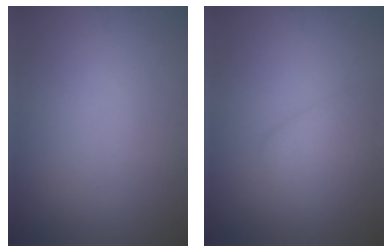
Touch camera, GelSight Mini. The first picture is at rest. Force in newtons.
{"total": 2.7, "press": 2.7, "slide": 0.1}